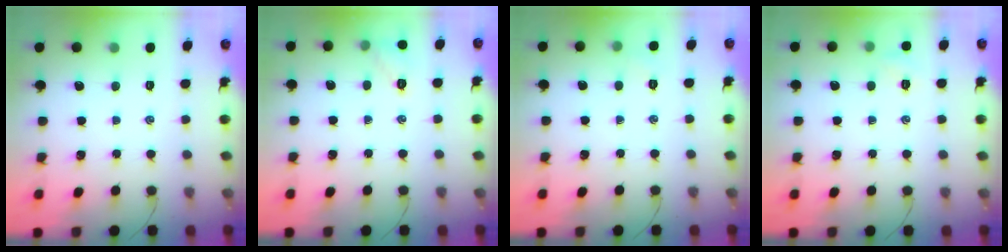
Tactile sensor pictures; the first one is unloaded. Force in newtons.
{"total": 6.7, "press": 6.5, "slide": 1.6}
{"total": 3.6, "press": 3.5, "slide": 1.1}
{"total": 3.1, "press": 3.0, "slide": 0.9}